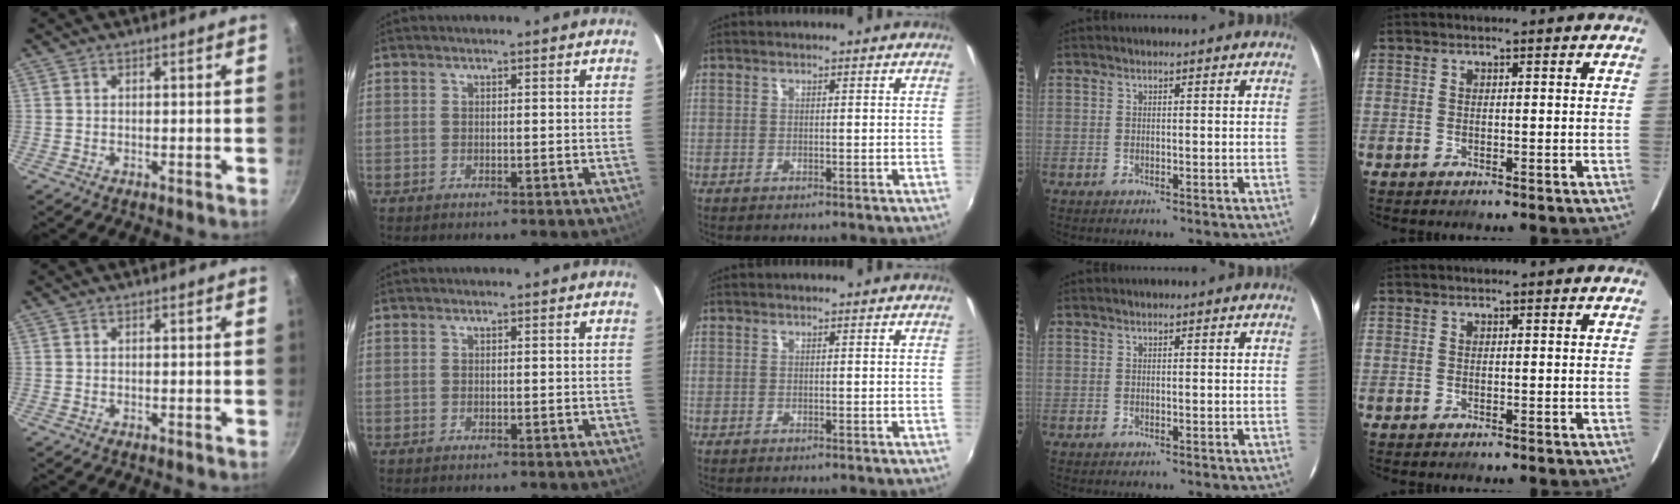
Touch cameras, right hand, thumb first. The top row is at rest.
{}